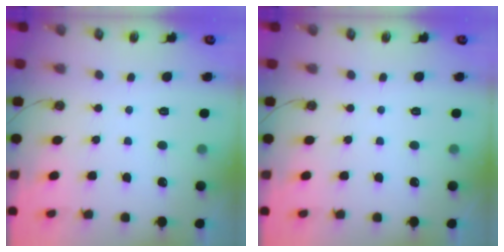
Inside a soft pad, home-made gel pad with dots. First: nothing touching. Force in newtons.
{"total": 0.0}